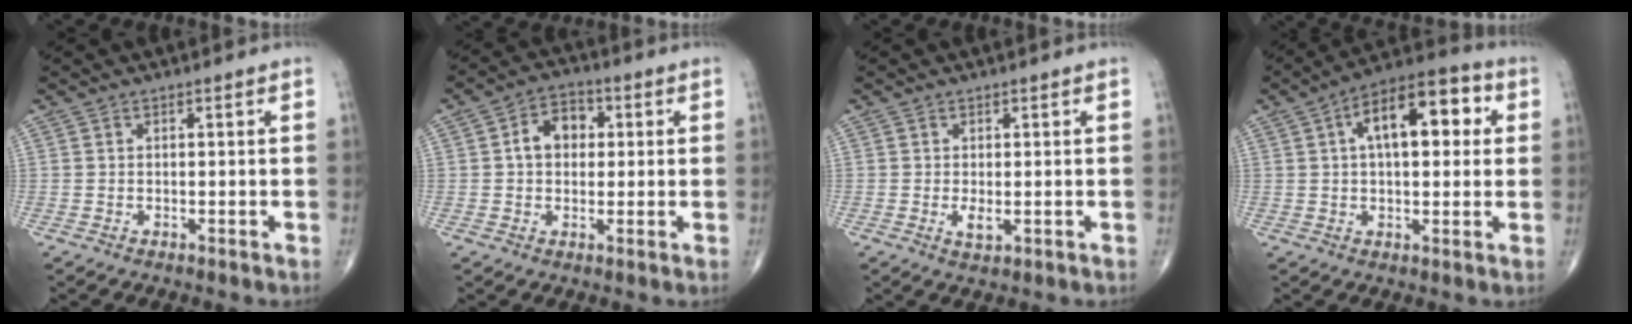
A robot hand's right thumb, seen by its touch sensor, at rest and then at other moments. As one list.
[{"total": 7.1, "force": [1.0, 5.3, 4.7], "torque": [-0.057, 0.016, 0.008]}, {"total": 2.1, "force": [-0.3, 0.9, 1.9], "torque": [-0.036, -0.006, 0.000]}, {"total": 14.9, "force": [3.7, 7.2, 12.5], "torque": [-0.166, 0.026, 0.048]}]